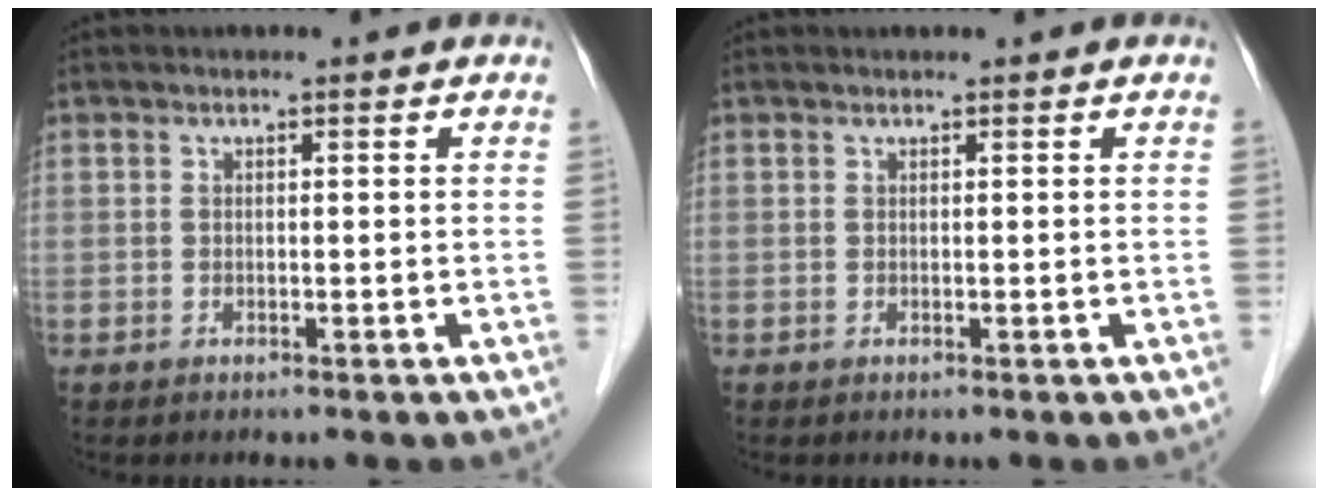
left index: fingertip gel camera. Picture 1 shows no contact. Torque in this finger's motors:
{"motor_torque": [0.00, 0.00, 0.00, 0.00]}